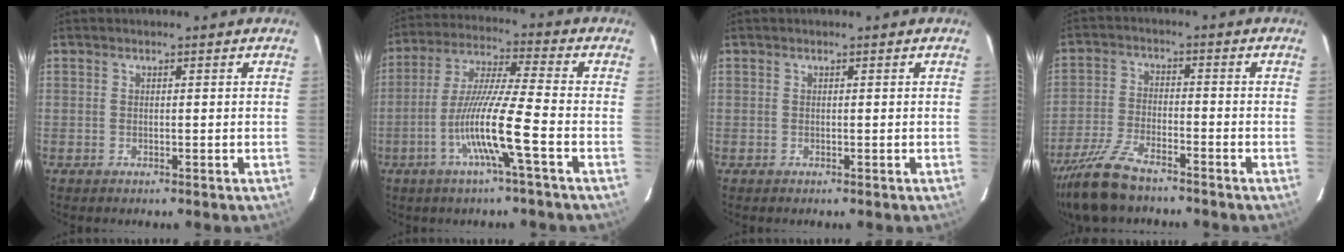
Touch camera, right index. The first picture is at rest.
{"total": 11.6, "force": [-4.2, -0.9, 10.8], "torque": [-0.213, -0.005, -0.084]}
{"total": 0.0}
{"total": 9.1, "force": [-7.4, 2.1, 4.9], "torque": [-0.105, -0.022, -0.137]}